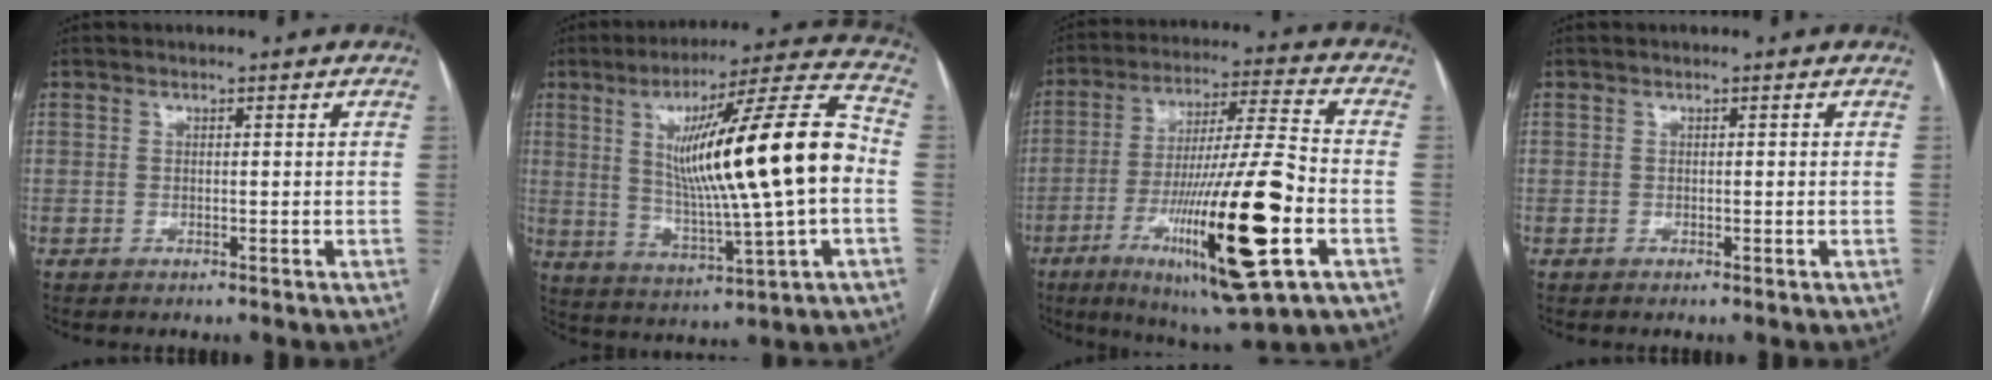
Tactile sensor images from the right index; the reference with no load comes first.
{"total": 21.3, "force": [1.3, 1.0, 21.2], "torque": [-0.344, 0.011, 0.016]}
{"total": 22.4, "force": [-7.6, 1.2, 21.0], "torque": [-0.371, -0.034, -0.127]}
{"total": 0.0}